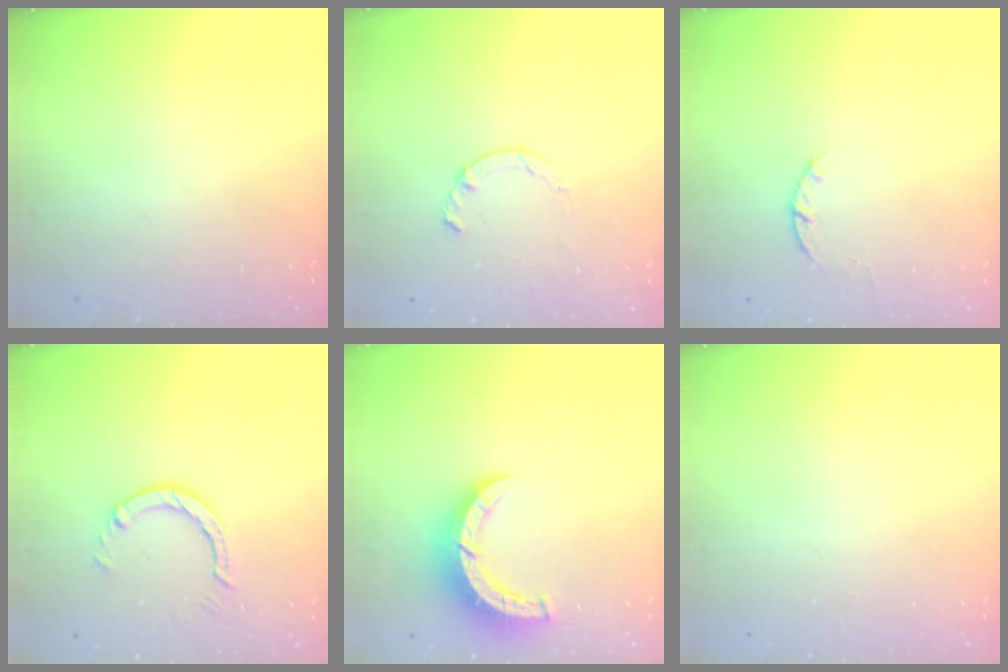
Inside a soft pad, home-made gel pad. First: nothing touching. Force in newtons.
{"total": 1.9, "press": 1.9, "slide": 0.3}
{"total": 2.4, "press": 2.4, "slide": 0.4}
{"total": 3.1, "press": 3.0, "slide": 0.5}
{"total": 8.3, "press": 8.3, "slide": 0.6}
{"total": 0.0}